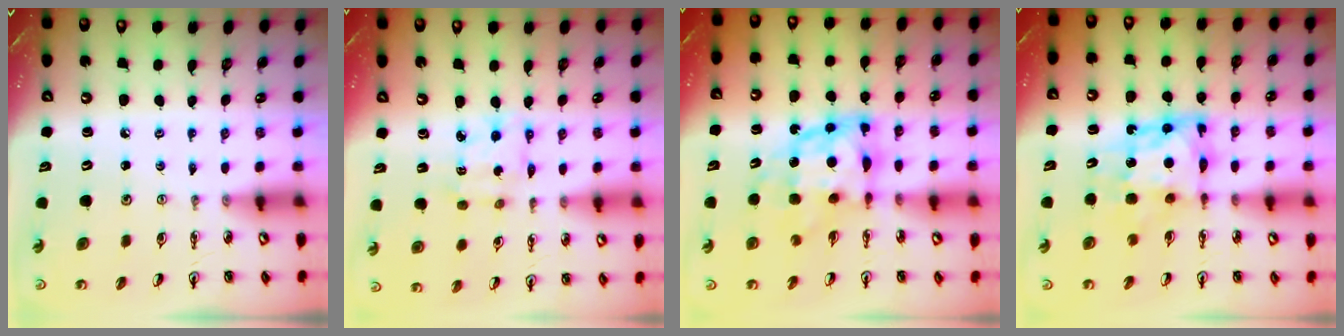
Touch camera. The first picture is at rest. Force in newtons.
{"total": 3.2, "press": 3.2, "slide": 0.3}
{"total": 10.8, "press": 10.7, "slide": 1.0}
{"total": 8.9, "press": 8.8, "slide": 0.7}